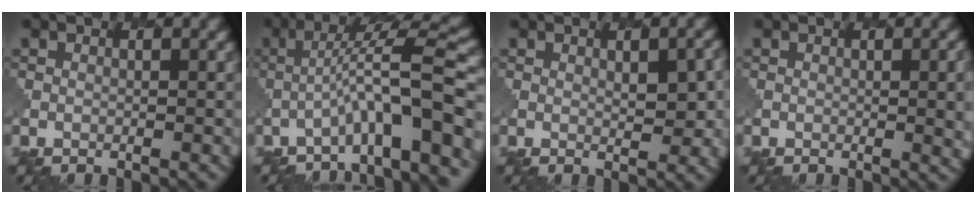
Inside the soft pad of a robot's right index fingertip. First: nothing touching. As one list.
[{"total": 8.0, "force": [-2.9, 1.4, 7.3], "torque": [-0.108, 0.023, -0.050]}, {"total": 3.1, "force": [0.9, 1.2, 2.7], "torque": [-0.039, 0.000, 0.017]}, {"total": 2.8, "force": [0.1, 0.7, 2.7], "torque": [-0.033, -0.001, 0.002]}]